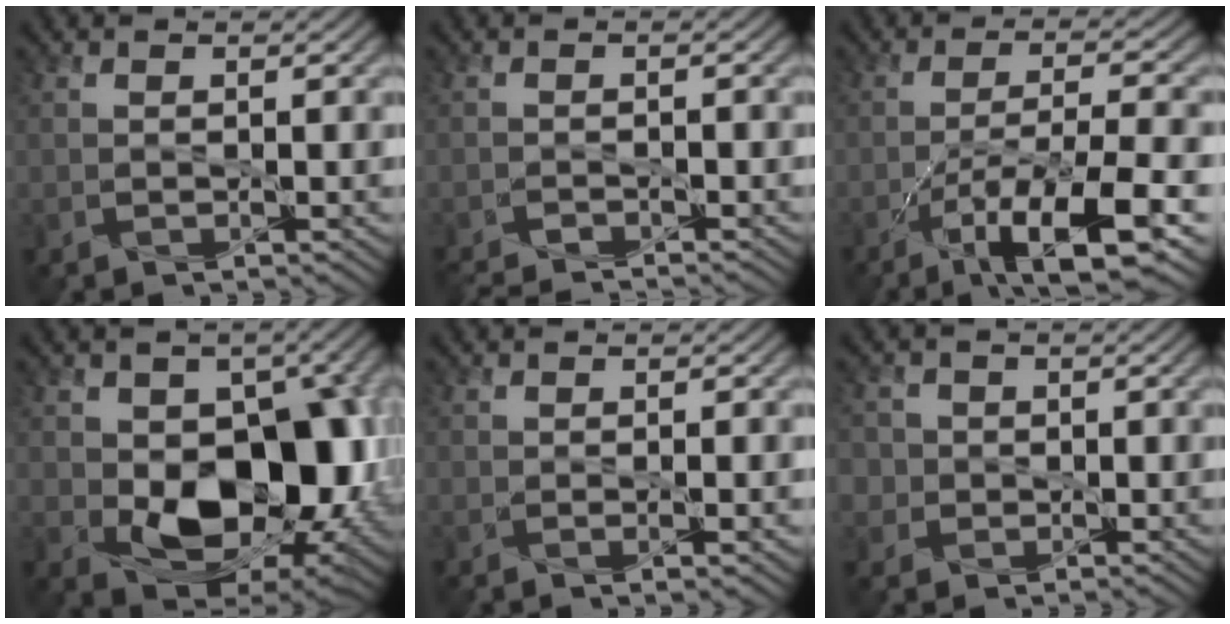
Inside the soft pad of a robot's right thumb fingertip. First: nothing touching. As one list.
[{"total": 3.9, "force": [-3.7, 0.1, 1.3], "torque": [-0.036, -0.007, -0.066]}, {"total": 12.5, "force": [-7.0, 2.7, 10.0], "torque": [-0.177, -0.006, -0.114]}, {"total": 13.4, "force": [-1.5, 8.9, 9.9], "torque": [-0.136, -0.023, -0.018]}, {"total": 1.3, "force": [-0.3, 0.1, 1.3], "torque": [-0.023, -0.005, -0.003]}, {"total": 3.3, "force": [0.3, 3.2, 0.8], "torque": [-0.023, 0.004, -0.004]}]